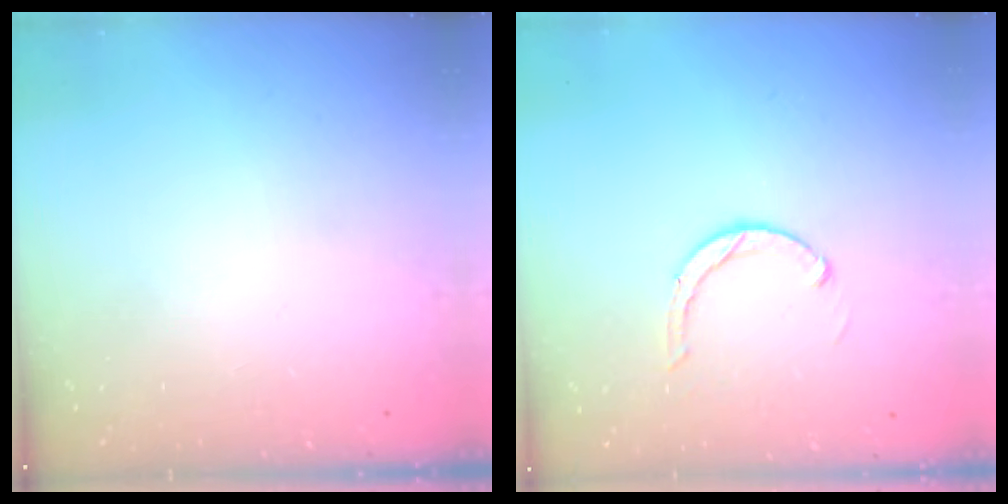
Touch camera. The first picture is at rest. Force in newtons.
{"total": 2.9, "press": 2.9, "slide": 0.4}